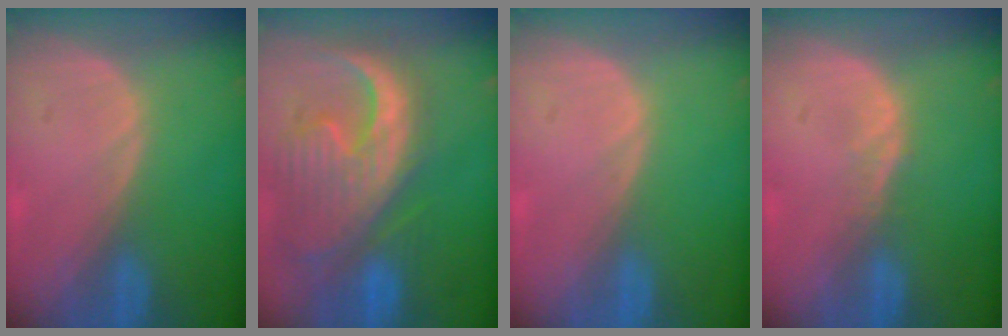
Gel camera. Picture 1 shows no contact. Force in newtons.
{"total": 13.4, "press": 11.5, "slide": 6.9}
{"total": 0.0}
{"total": 1.1, "press": 1.1, "slide": 0.1}